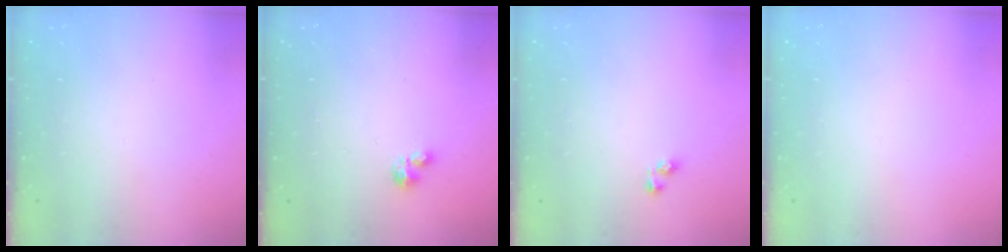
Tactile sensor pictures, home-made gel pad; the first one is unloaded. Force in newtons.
{"total": 1.3, "press": 1.2, "slide": 0.3}
{"total": 2.4, "press": 2.1, "slide": 1.2}
{"total": 0.0}